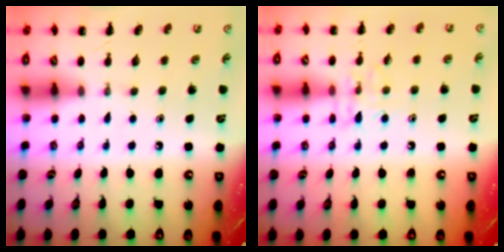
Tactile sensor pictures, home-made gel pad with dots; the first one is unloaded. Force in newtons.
{"total": 7.7, "press": 7.7, "slide": 0.8}